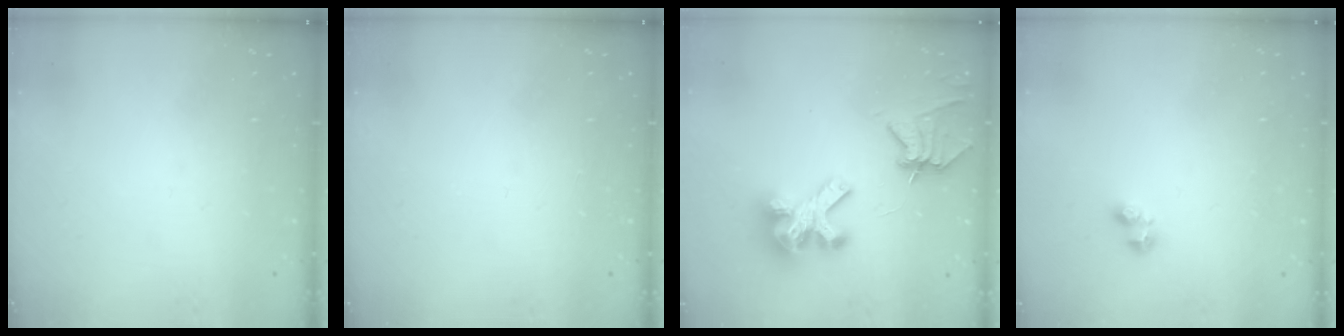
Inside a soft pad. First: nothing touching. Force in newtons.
{"total": 0.0}
{"total": 10.4, "press": 10.3, "slide": 1.0}
{"total": 1.9, "press": 1.8, "slide": 0.5}